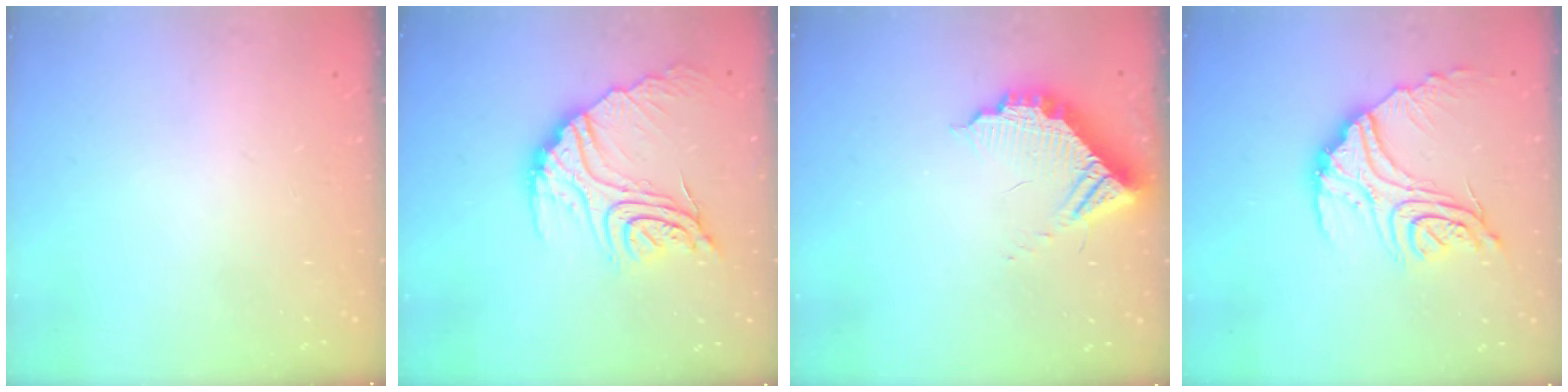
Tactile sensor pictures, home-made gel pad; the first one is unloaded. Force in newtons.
{"total": 18.9, "press": 18.8, "slide": 1.5}
{"total": 11.1, "press": 11.0, "slide": 1.0}
{"total": 19.5, "press": 19.4, "slide": 1.8}